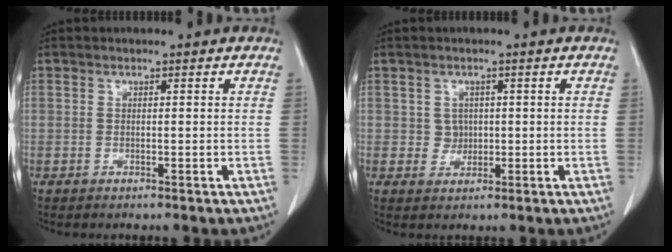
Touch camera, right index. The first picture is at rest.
{"total": 2.1, "force": [0.2, 1.9, 0.6], "torque": [-0.007, 0.002, 0.005]}